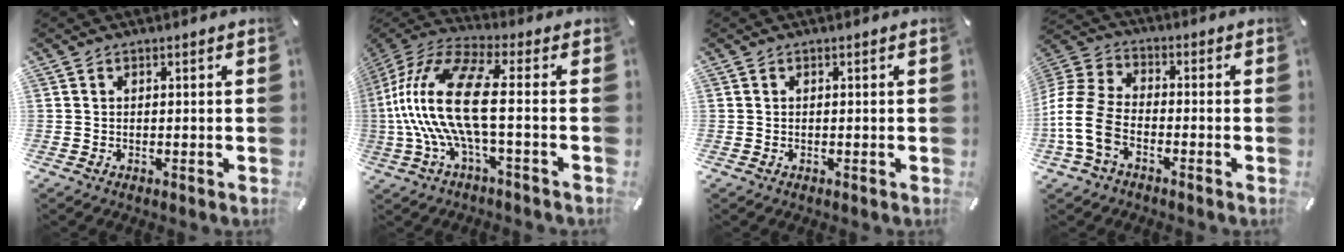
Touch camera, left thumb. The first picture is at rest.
{"total": 17.6, "force": [-1.1, 4.8, 16.9], "torque": [-0.372, -0.012, -0.032]}
{"total": 0.0}
{"total": 12.5, "force": [-5.3, 8.2, 7.7], "torque": [-0.176, 0.024, -0.099]}